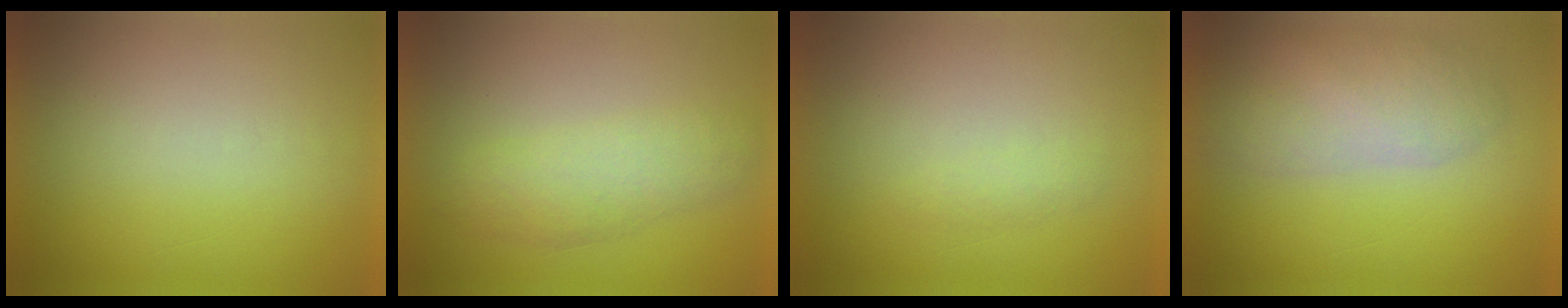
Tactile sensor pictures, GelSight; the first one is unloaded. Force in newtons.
{"total": 3.6}
{"total": 1.2}
{"total": 5.6}